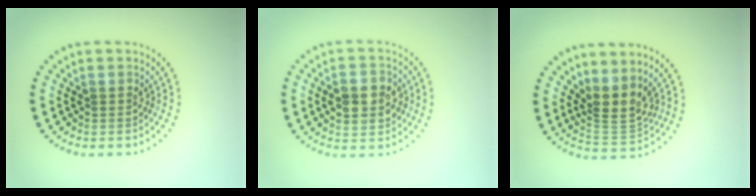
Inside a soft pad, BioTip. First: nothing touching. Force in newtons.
{"total": 3.9, "press": 3.9, "slide": 0.5}
{"total": 3.5, "press": 2.7, "slide": 2.3}